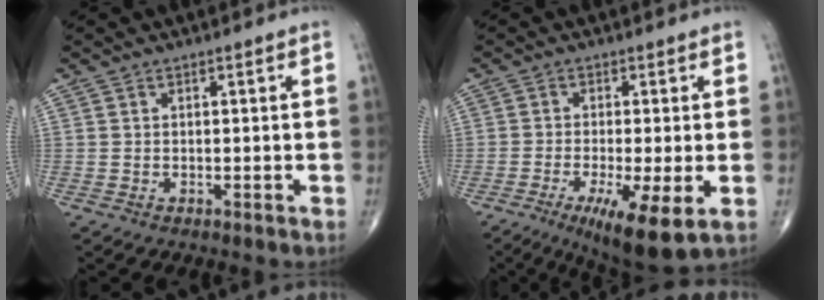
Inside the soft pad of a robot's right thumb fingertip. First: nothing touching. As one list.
[{"total": 10.7, "force": [-3.9, 2.2, 9.7], "torque": [-0.167, -0.019, -0.062]}]